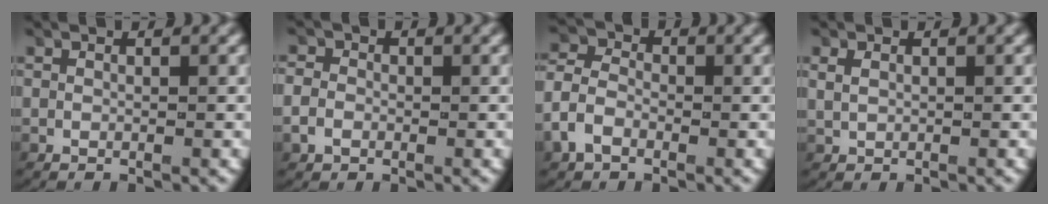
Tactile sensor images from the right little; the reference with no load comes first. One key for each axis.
{"total": 2.0, "fx": -0.5, "fy": 1.7, "fz": 0.8, "tx": -0.024, "ty": -0.001, "tz": -0.010}
{"total": 3.6, "fx": -0.9, "fy": 3.0, "fz": 1.8, "tx": -0.052, "ty": -0.010, "tz": -0.018}
{"total": 0.9, "fx": 0.5, "fy": 0.6, "fz": 0.6, "tx": -0.019, "ty": 0.002, "tz": 0.014}